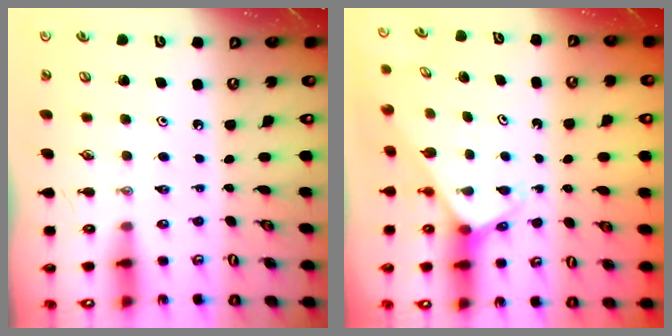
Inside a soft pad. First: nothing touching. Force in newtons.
{"total": 2.8, "press": 2.8, "slide": 0.1}